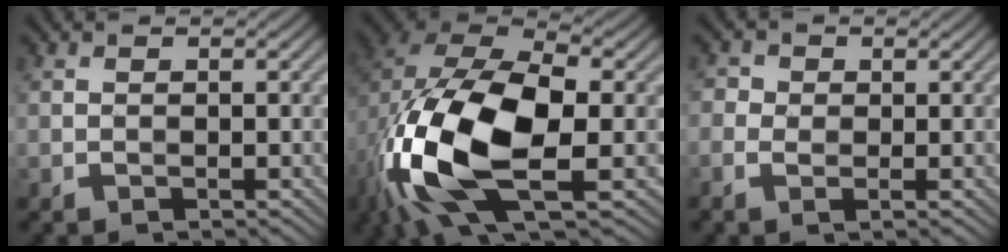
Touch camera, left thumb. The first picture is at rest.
{"total": 17.6, "force": [-3.6, 9.9, 14.1], "torque": [-0.318, -0.015, -0.062]}
{"total": 2.5, "force": [0.1, 2.1, 1.3], "torque": [-0.040, 0.002, 0.005]}